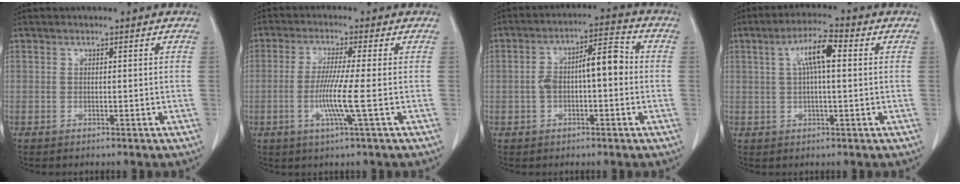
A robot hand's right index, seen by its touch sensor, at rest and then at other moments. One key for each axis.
{"total": 6.7, "fx": -1.4, "fy": -1.1, "fz": 6.5, "tx": -0.127, "ty": -0.017, "tz": -0.032}
{"total": 8.1, "fx": -0.2, "fy": 2.7, "fz": 7.6, "tx": -0.141, "ty": 0.038, "tz": -0.005}
{"total": 6.6, "fx": 1.6, "fy": 1.1, "fz": 6.3, "tx": -0.117, "ty": 0.019, "tz": 0.027}